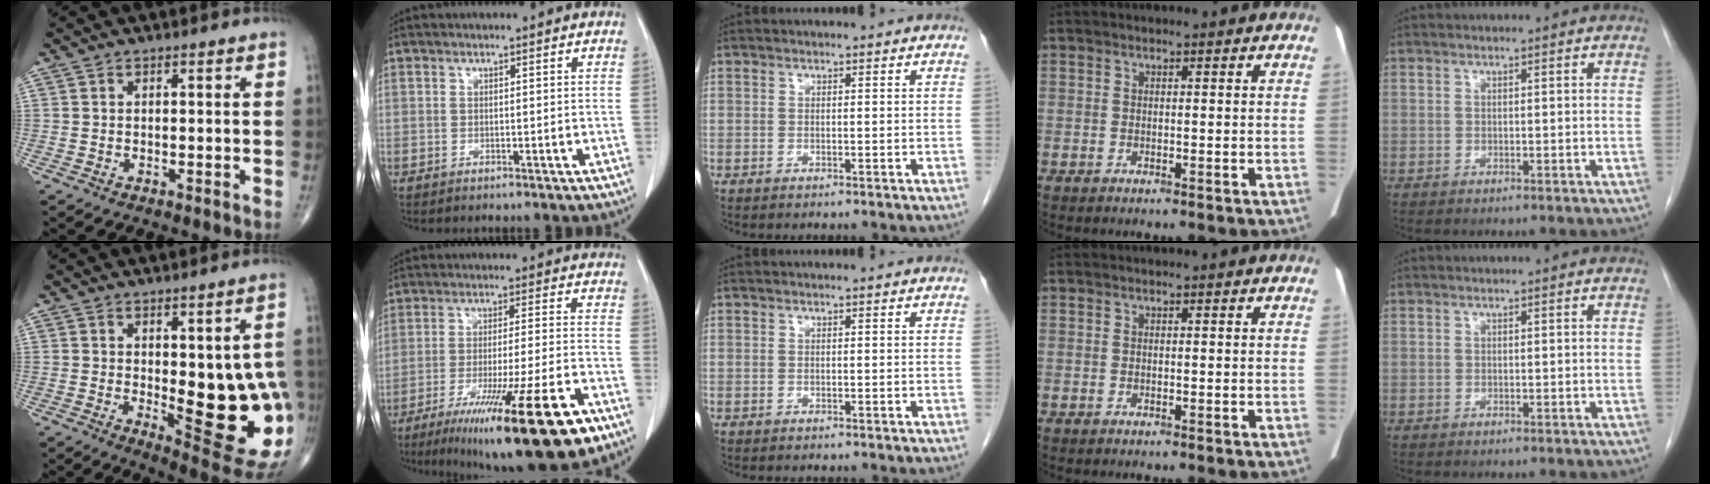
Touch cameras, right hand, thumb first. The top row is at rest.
{"thumb": {"total": 18.0, "force": [-1.6, 6.9, 16.5], "torque": [-0.175, -0.023, 0.004]}, "index": {"total": 20.5, "force": [-12.3, 1.1, 16.3], "torque": [-0.211, -0.040, -0.193]}}